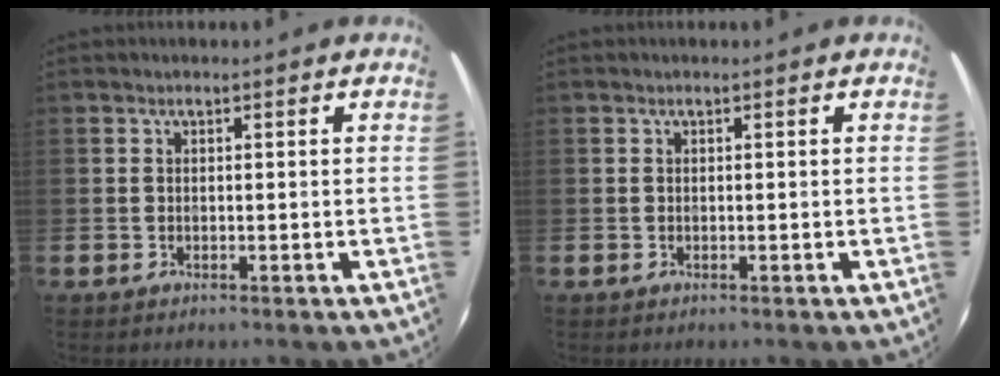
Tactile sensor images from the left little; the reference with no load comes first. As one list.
[{"total": 0.0}]